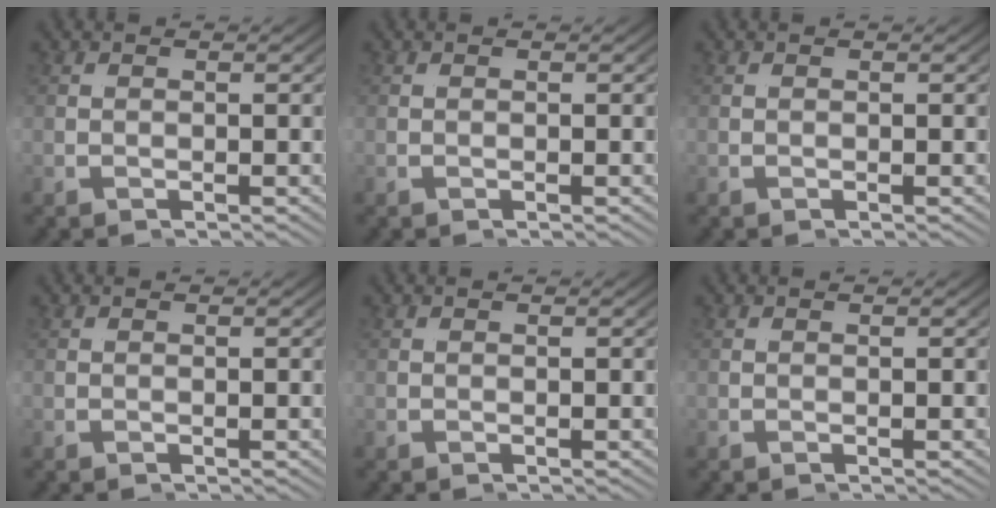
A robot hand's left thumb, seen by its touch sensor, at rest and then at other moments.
{"total": 0.0}
{"total": 0.0}
{"total": 0.0}
{"total": 0.0}
{"total": 0.0}